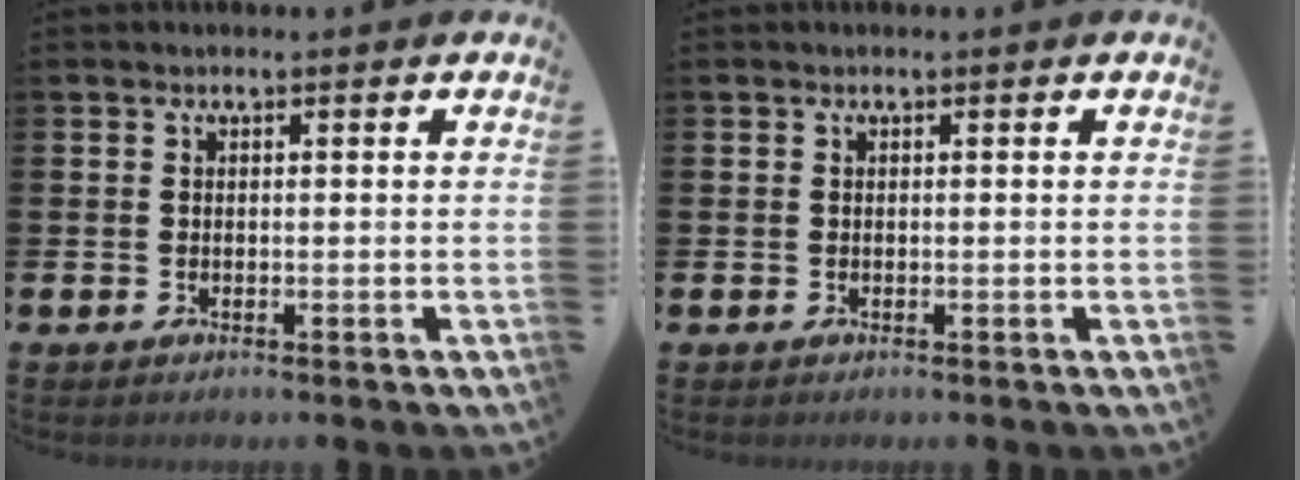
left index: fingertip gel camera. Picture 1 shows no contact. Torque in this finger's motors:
{"motor_torque": [0.00, 0.00, 0.00, 0.00]}